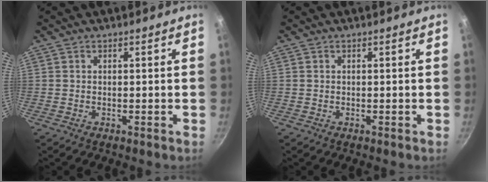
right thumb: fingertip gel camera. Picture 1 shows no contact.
{"total": 0.0}